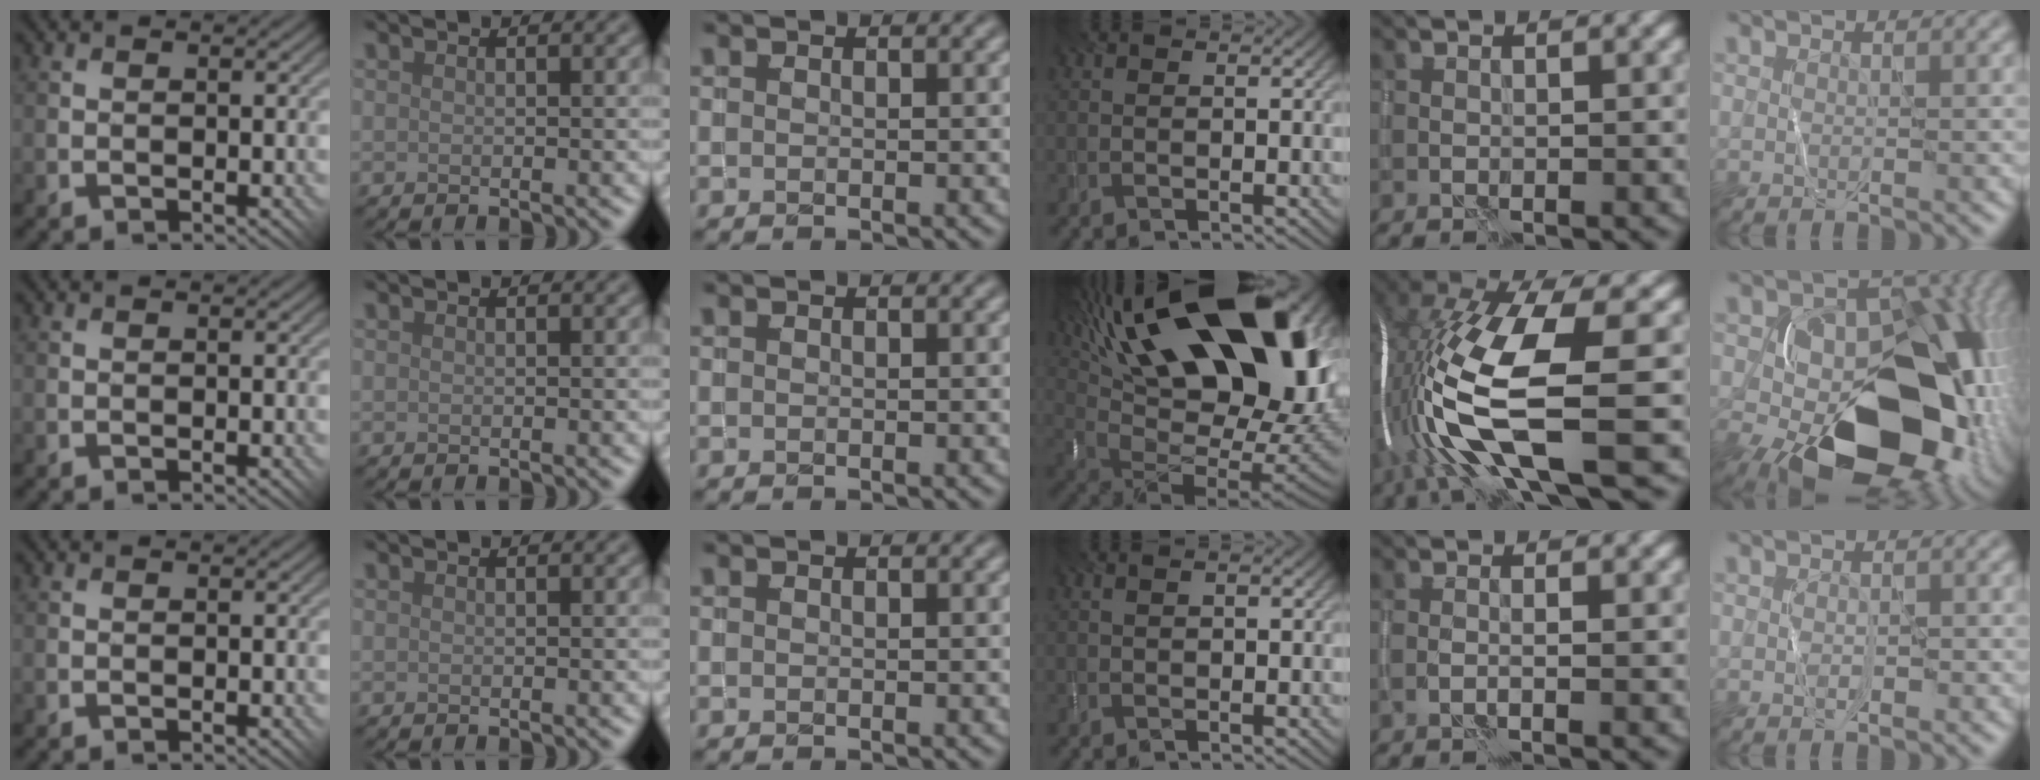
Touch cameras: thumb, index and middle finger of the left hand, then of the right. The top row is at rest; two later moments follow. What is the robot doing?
{"motion": "wrap", "object": "thread"}